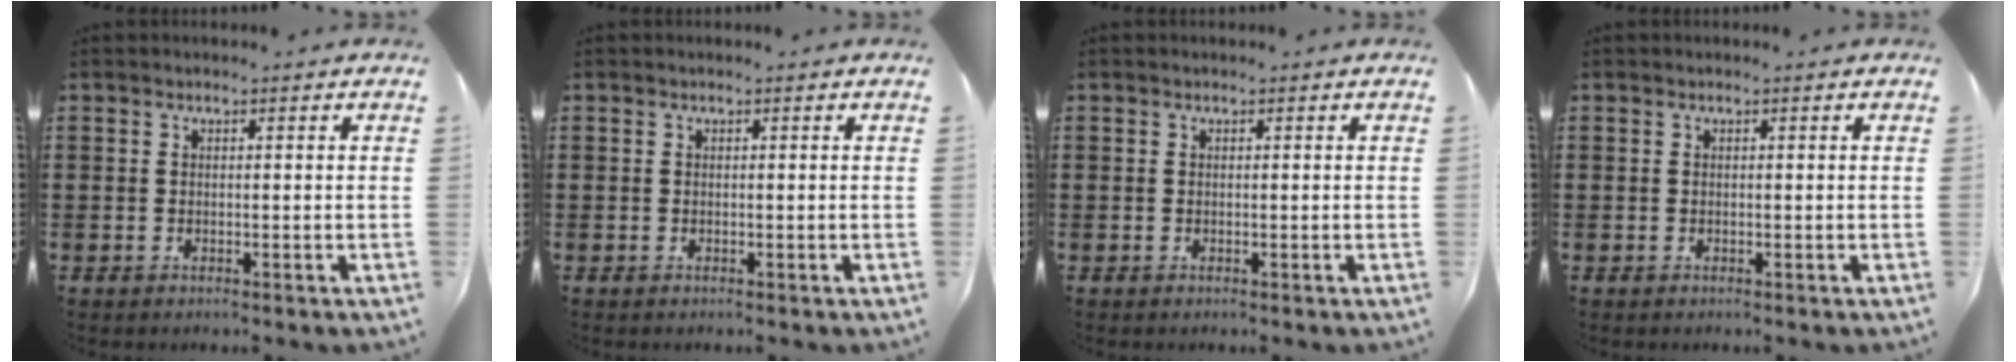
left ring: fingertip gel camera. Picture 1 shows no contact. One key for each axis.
{"total": 0.0}
{"total": 0.0}
{"total": 0.0}